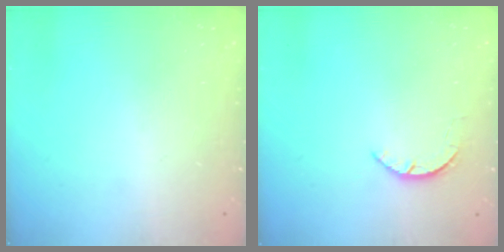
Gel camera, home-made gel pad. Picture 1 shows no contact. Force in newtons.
{"total": 1.6, "press": 1.6, "slide": 0.3}